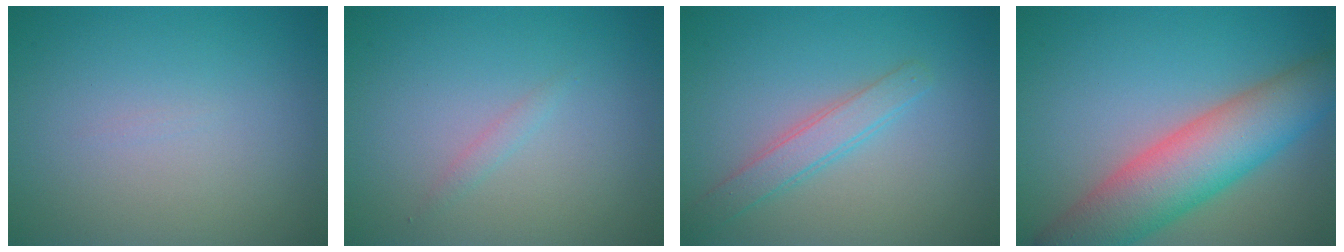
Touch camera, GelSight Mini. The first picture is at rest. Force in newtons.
{"total": 0.7, "press": 0.7, "slide": 0.1}
{"total": 2.5, "press": 2.5, "slide": 0.1}
{"total": 8.7, "press": 8.7, "slide": 0.3}